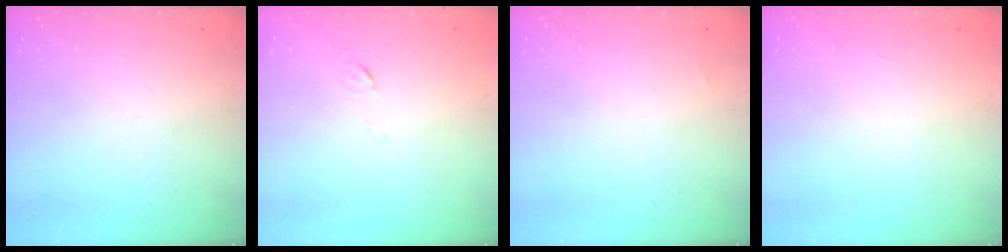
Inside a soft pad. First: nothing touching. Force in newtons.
{"total": 3.6, "press": 3.6, "slide": 0.3}
{"total": 1.3, "press": 1.3, "slide": 0.2}
{"total": 1.7, "press": 1.7, "slide": 0.1}